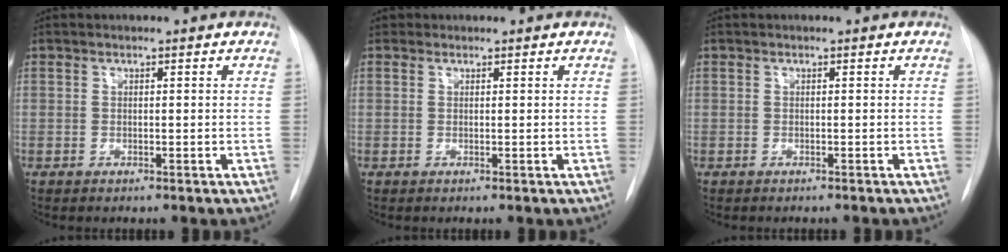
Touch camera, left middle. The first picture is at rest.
{"total": 0.6, "force": [0.4, 0.5, 0.0], "torque": [0.003, 0.006, 0.005]}
{"total": 1.4, "force": [-1.3, 0.1, 0.5], "torque": [-0.008, 0.000, -0.016]}